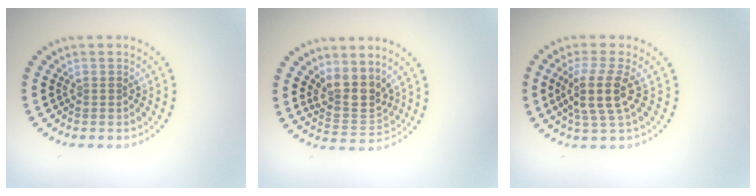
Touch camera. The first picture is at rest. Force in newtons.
{"total": 3.7, "press": 2.9, "slide": 2.2}
{"total": 3.8, "press": 3.0, "slide": 2.3}